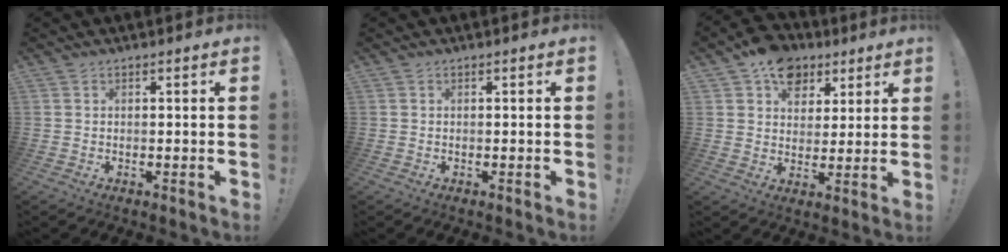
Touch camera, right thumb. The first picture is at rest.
{"total": 0.0}
{"total": 11.7, "force": [6.7, 8.4, 4.6], "torque": [-0.068, -0.035, 0.129]}